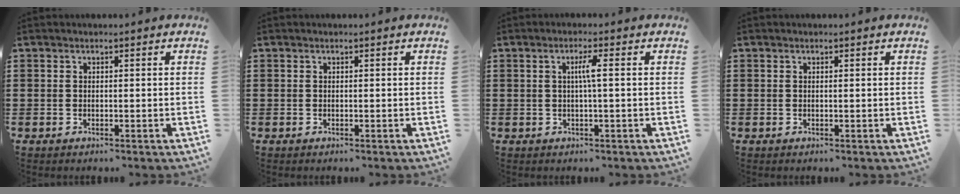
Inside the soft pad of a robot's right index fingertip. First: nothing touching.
{"total": 0.0}
{"total": 2.6, "force": [0.1, -0.2, 2.6], "torque": [-0.048, -0.003, -0.002]}
{"total": 0.0}